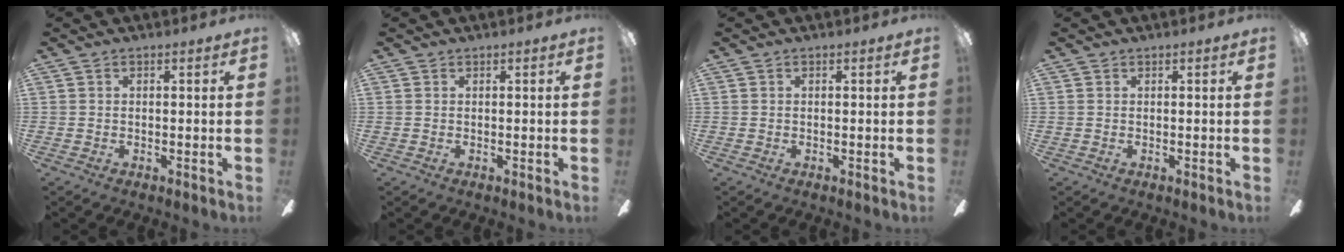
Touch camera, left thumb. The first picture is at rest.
{"total": 0.0}
{"total": 0.0}
{"total": 0.0}